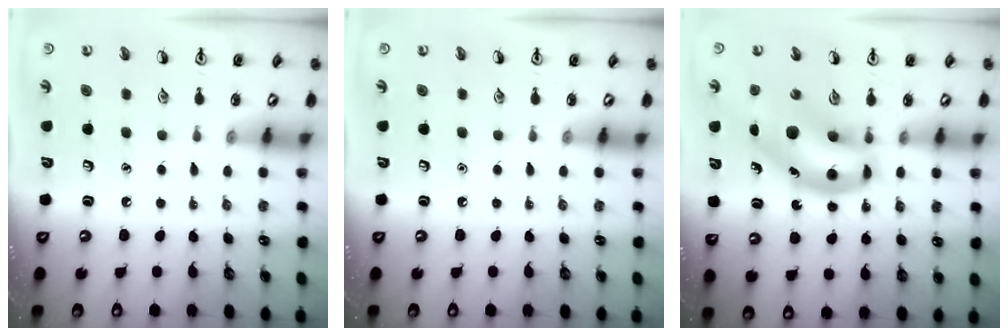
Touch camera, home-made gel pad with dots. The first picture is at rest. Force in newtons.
{"total": 0.0}
{"total": 14.0, "press": 13.4, "slide": 3.8}